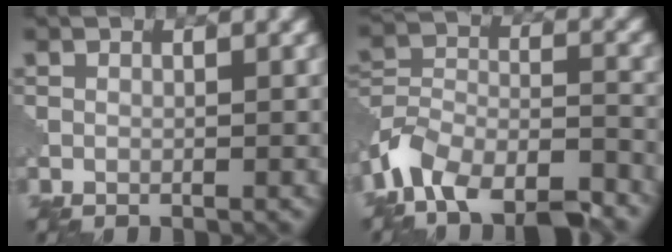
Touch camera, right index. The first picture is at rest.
{"total": 10.3, "force": [-8.1, 4.4, 4.7], "torque": [-0.087, -0.005, -0.137]}